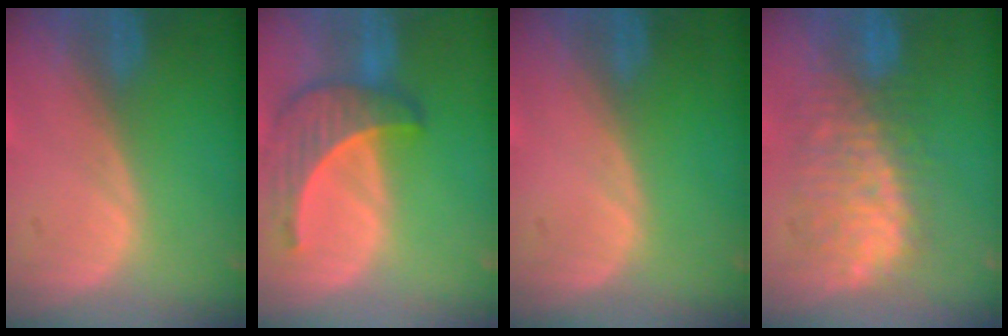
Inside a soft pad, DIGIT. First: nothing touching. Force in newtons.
{"total": 6.5, "press": 6.5, "slide": 0.3}
{"total": 0.0}
{"total": 8.6, "press": 8.5, "slide": 0.8}